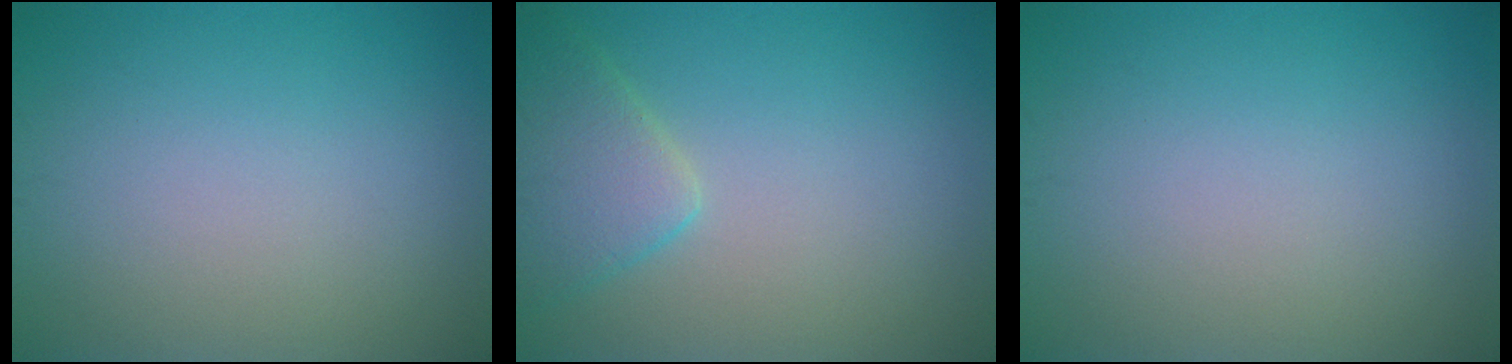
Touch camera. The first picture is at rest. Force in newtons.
{"total": 3.8, "press": 3.8, "slide": 0.3}
{"total": 0.0}